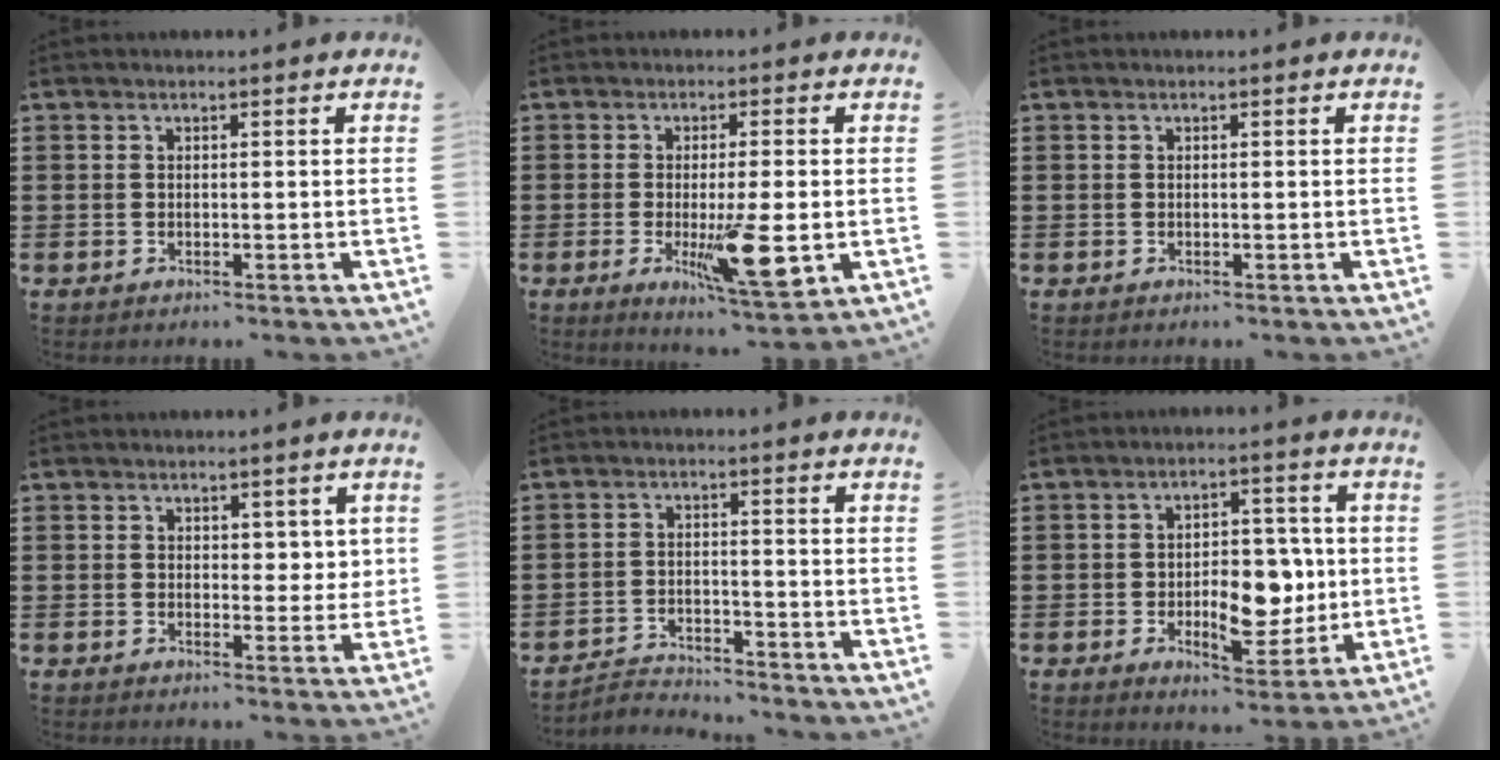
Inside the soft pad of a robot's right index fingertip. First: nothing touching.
{"total": 10.9, "force": [-2.5, 2.6, 10.3], "torque": [-0.183, -0.020, -0.037]}
{"total": 0.0}
{"total": 2.7, "force": [1.5, 1.8, 1.3], "torque": [-0.006, 0.000, 0.024]}
{"total": 2.7, "force": [-2.7, 0.2, 0.0], "torque": [-0.007, 0.002, -0.058]}
{"total": 9.1, "force": [-1.1, 5.4, 7.3], "torque": [-0.097, 0.004, -0.020]}